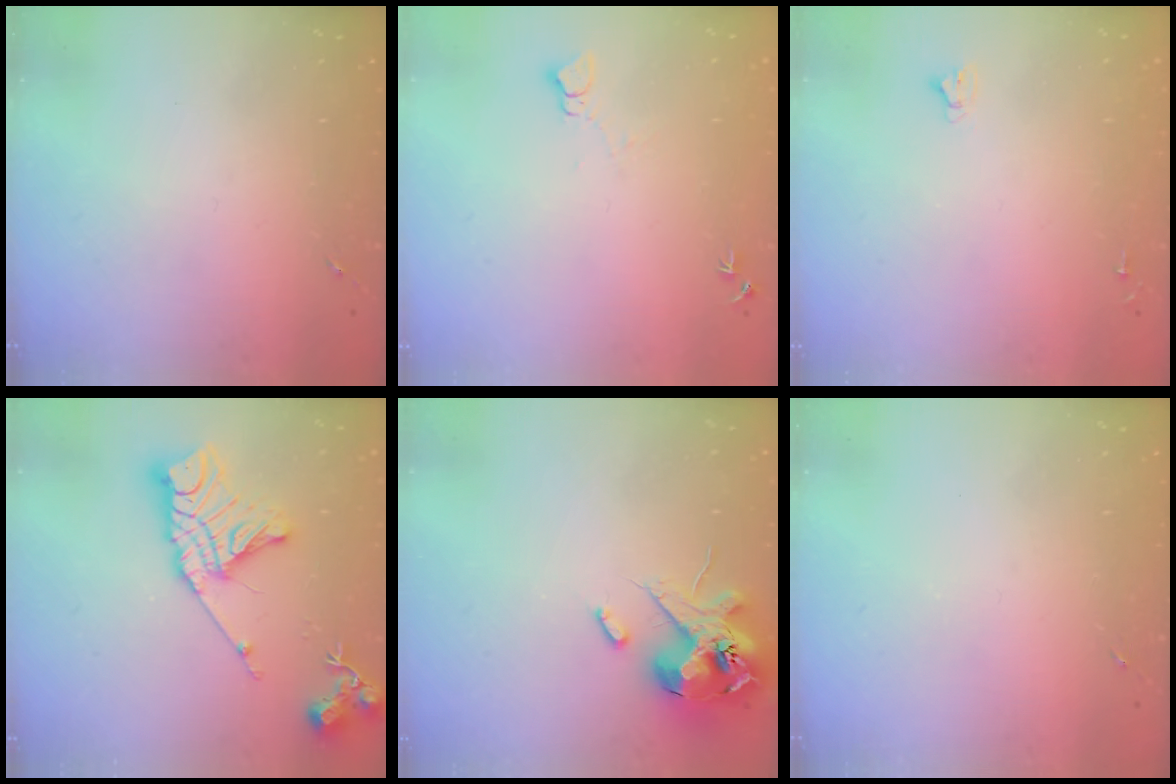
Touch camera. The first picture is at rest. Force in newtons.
{"total": 5.2, "press": 5.2, "slide": 0.6}
{"total": 2.0, "press": 2.0, "slide": 0.2}
{"total": 19.1, "press": 19.0, "slide": 1.8}
{"total": 14.7, "press": 14.5, "slide": 2.1}
{"total": 0.0}